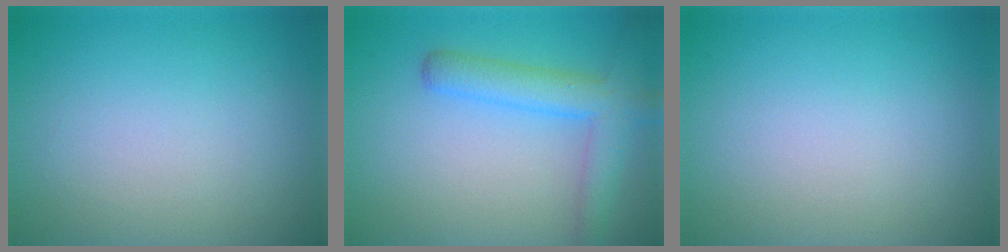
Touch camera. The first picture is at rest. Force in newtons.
{"total": 4.3, "press": 4.3, "slide": 0.2}
{"total": 0.0}